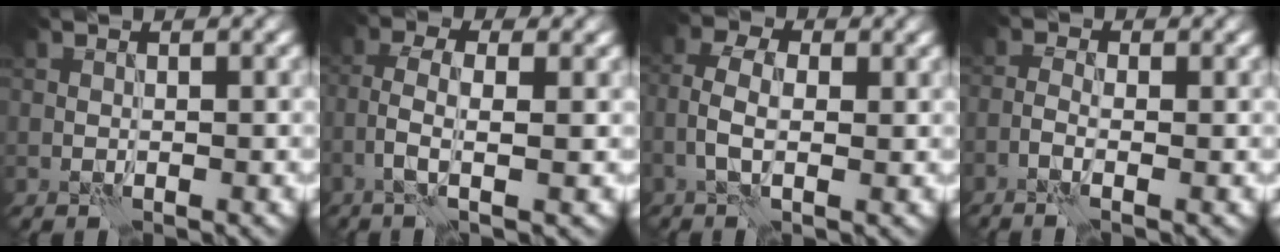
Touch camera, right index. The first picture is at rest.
{"total": 3.8, "force": [-1.1, 1.1, 3.5], "torque": [-0.079, 0.005, -0.026]}
{"total": 3.6, "force": [-0.6, 1.8, 3.1], "torque": [-0.081, 0.001, -0.011]}
{"total": 2.2, "force": [-1.1, 0.7, 1.9], "torque": [-0.050, -0.003, -0.023]}